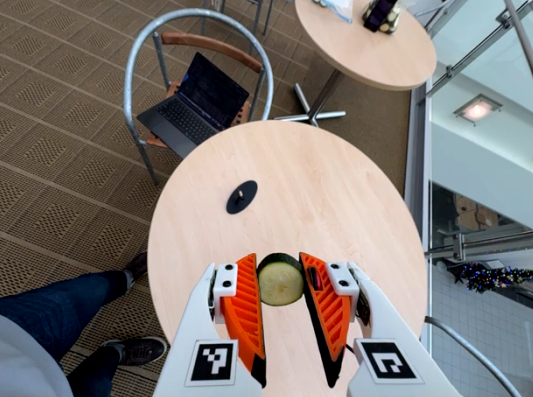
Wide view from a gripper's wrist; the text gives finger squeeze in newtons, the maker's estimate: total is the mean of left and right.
{"total": 7.3, "left": 7.0, "right": 7.6}